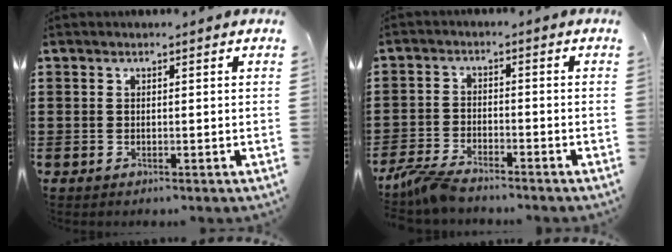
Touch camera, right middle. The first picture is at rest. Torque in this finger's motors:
{"motor_torque": [1.54, -0.60, 0.50, 0.16]}